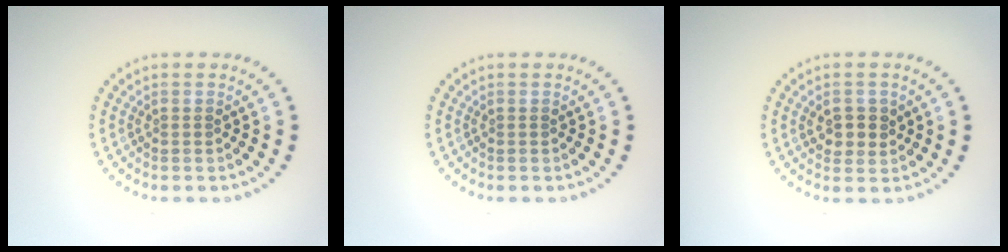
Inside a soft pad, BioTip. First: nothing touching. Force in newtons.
{"total": 0.0}
{"total": 2.4, "press": 2.3, "slide": 0.6}